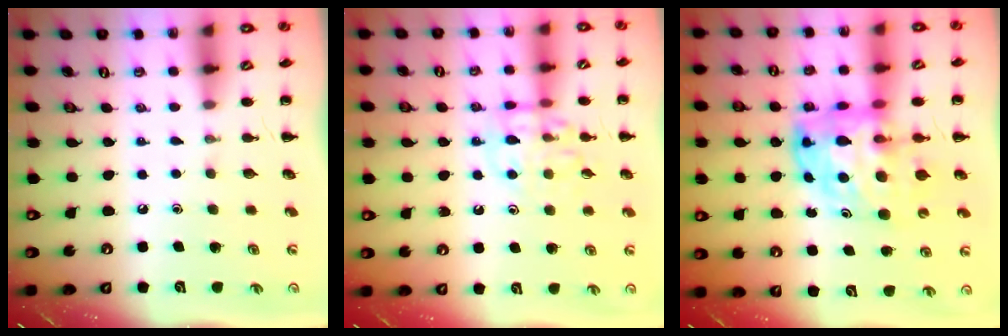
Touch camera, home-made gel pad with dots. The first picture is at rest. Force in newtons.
{"total": 11.9, "press": 11.9, "slide": 1.0}
{"total": 12.1, "press": 11.5, "slide": 3.6}